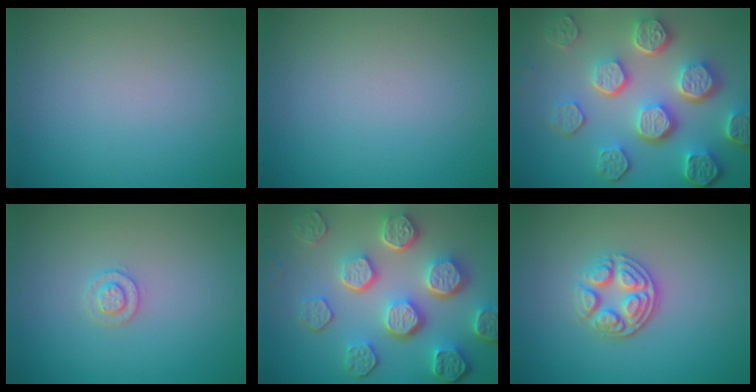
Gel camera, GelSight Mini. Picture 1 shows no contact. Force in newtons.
{"total": 0.0}
{"total": 8.5, "press": 6.2, "slide": 5.7}
{"total": 1.5, "press": 1.5, "slide": 0.1}
{"total": 8.5, "press": 6.2, "slide": 5.7}
{"total": 3.6, "press": 3.1, "slide": 1.8}